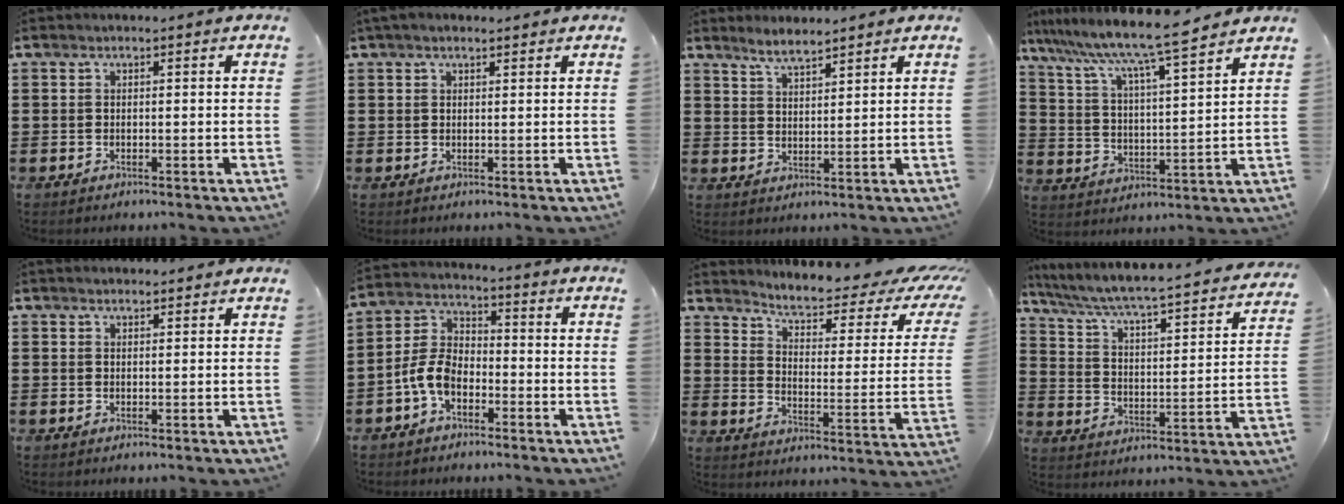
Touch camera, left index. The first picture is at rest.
{"total": 1.5, "force": [1.2, 0.6, 0.8], "torque": [-0.018, 0.005, 0.021]}
{"total": 3.5, "force": [3.2, 0.6, 1.1], "torque": [-0.032, 0.000, 0.059]}
{"total": 7.9, "force": [7.0, -0.5, 3.6], "torque": [-0.099, -0.047, 0.113]}
{"total": 1.3, "force": [1.3, 0.2, 0.0], "torque": [-0.003, 0.002, 0.026]}
{"total": 6.0, "force": [-3.2, 3.5, 3.8], "torque": [-0.103, 0.007, -0.069]}
{"total": 5.2, "force": [3.8, 1.2, 3.4], "torque": [-0.076, -0.032, 0.056]}
{"total": 4.3, "force": [3.7, 0.1, 2.3], "torque": [-0.066, -0.044, 0.049]}